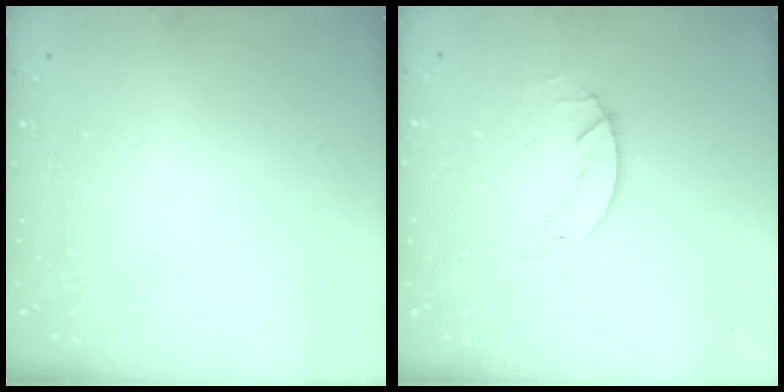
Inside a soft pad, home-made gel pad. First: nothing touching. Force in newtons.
{"total": 2.0, "press": 2.0, "slide": 0.2}